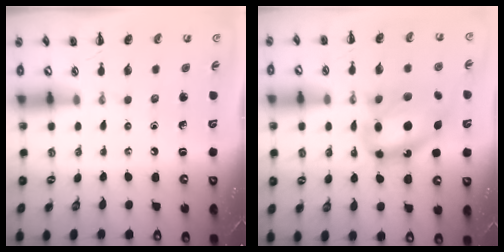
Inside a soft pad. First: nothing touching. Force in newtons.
{"total": 14.4, "press": 13.9, "slide": 3.6}